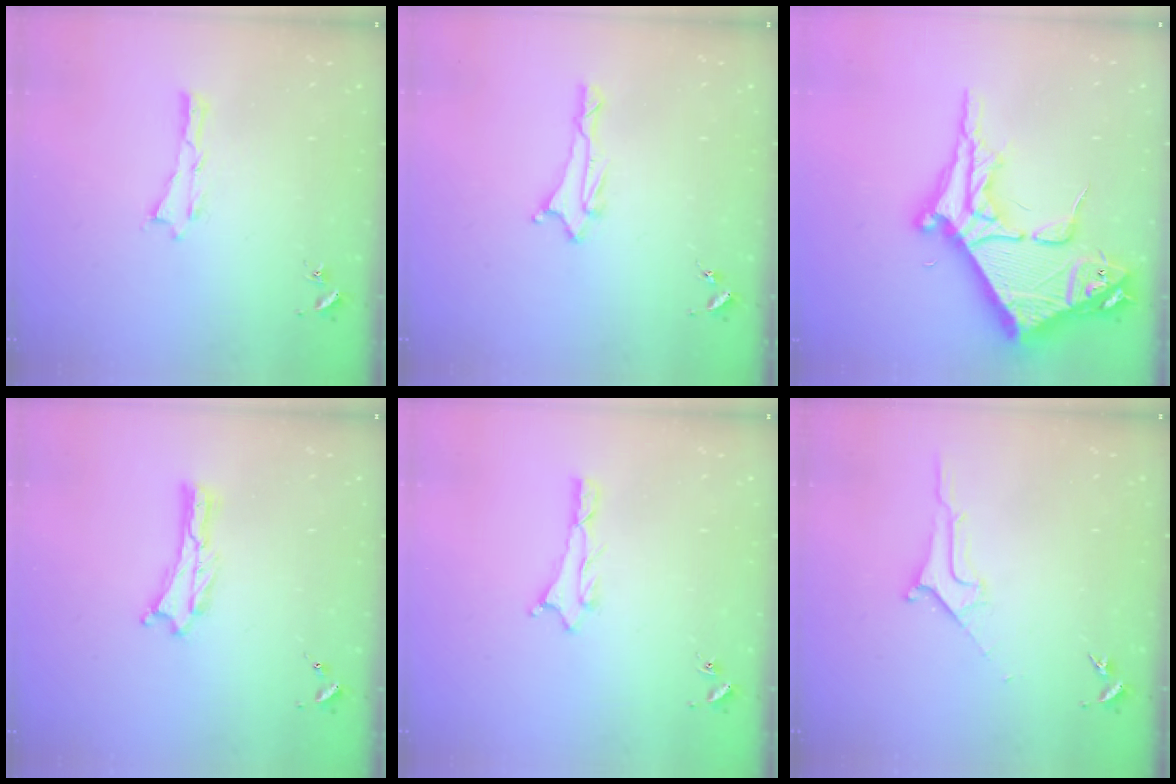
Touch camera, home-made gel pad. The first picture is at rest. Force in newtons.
{"total": 1.7, "press": 1.6, "slide": 0.5}
{"total": 15.7, "press": 15.6, "slide": 1.7}
{"total": 0.0}
{"total": 0.9, "press": 0.8, "slide": 0.1}
{"total": 1.8, "press": 1.7, "slide": 0.2}